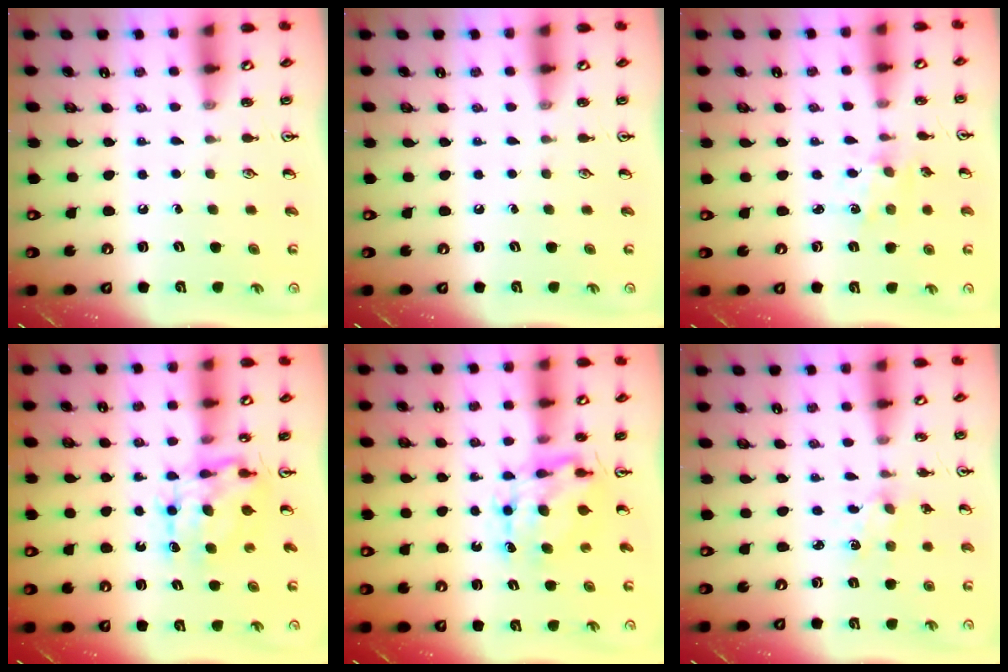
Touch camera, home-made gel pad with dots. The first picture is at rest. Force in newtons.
{"total": 0.0}
{"total": 1.7, "press": 1.7, "slide": 0.3}
{"total": 7.2, "press": 7.2, "slide": 0.5}
{"total": 7.8, "press": 7.7, "slide": 0.9}
{"total": 2.0, "press": 2.0, "slide": 0.3}